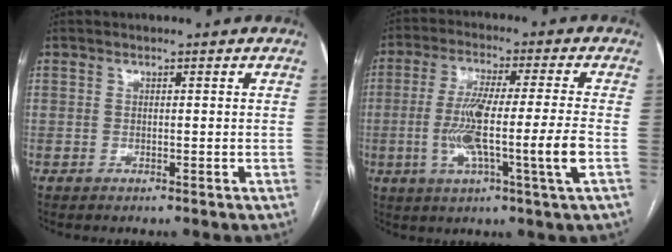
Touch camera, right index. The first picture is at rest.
{"total": 12.0, "force": [-2.4, -0.8, 11.8], "torque": [-0.221, -0.010, -0.048]}